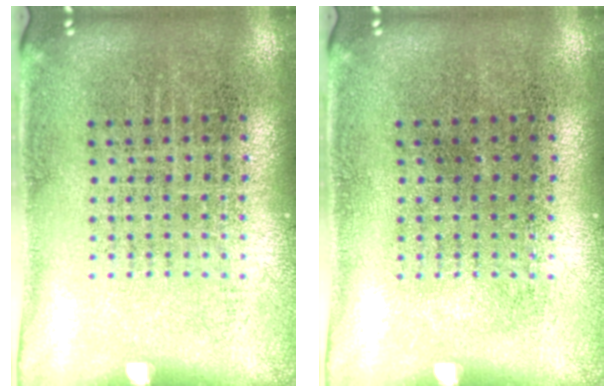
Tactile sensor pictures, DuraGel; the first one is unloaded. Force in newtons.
{"total": 0.0}